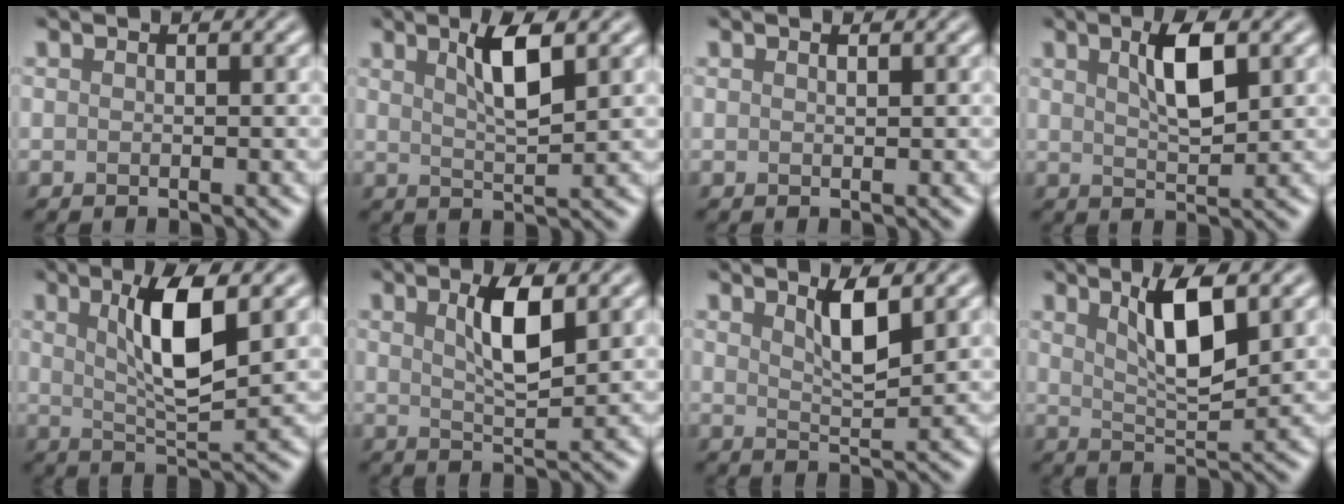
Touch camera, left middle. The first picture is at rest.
{"total": 3.6, "force": [1.3, 0.7, 3.2], "torque": [-0.058, -0.001, 0.031]}
{"total": 0.5, "force": [0.3, 0.2, 0.4], "torque": [0.003, -0.003, 0.002]}
{"total": 3.8, "force": [1.2, 1.1, 3.4], "torque": [-0.062, 0.003, 0.026]}
{"total": 5.8, "force": [1.5, 1.3, 5.5], "torque": [-0.097, -0.004, 0.035]}
{"total": 3.8, "force": [1.1, 1.0, 3.5], "torque": [-0.066, -0.001, 0.026]}
{"total": 3.0, "force": [1.3, 0.6, 2.6], "torque": [-0.045, -0.005, 0.031]}
{"total": 5.2, "force": [1.9, 1.4, 4.7], "torque": [-0.083, -0.007, 0.041]}